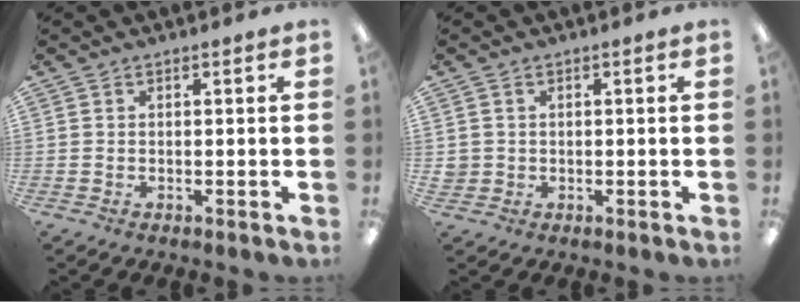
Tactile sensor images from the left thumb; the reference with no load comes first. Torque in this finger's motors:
{"motor_torque": [-0.01, 0.01, -0.11, 0.11, 0.00]}